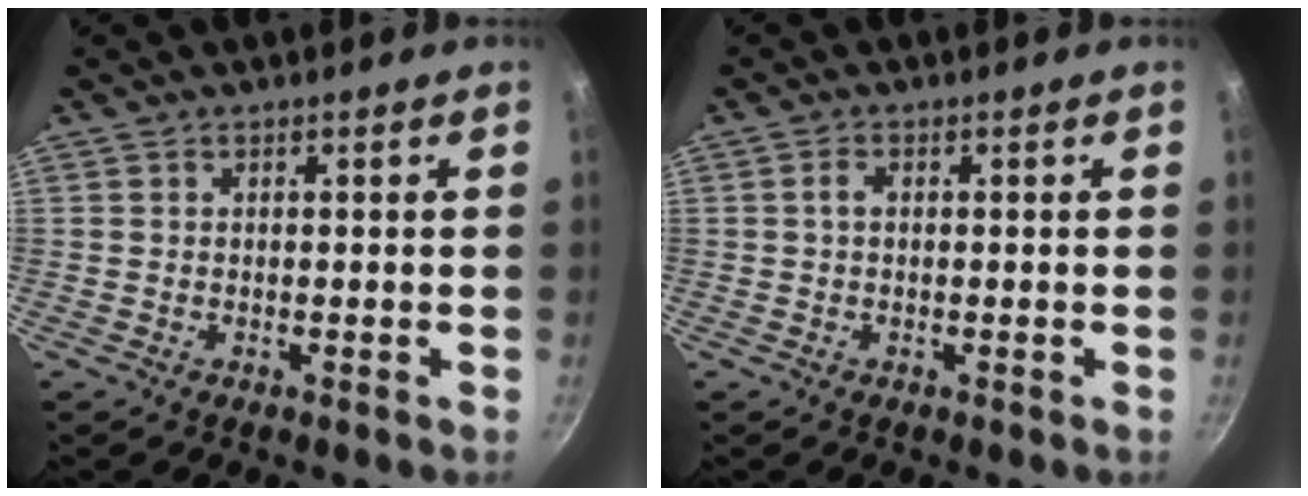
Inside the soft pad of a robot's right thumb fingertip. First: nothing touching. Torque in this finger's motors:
{"motor_torque": [-0.02, 0.24, 0.35, 0.09, 0.02]}